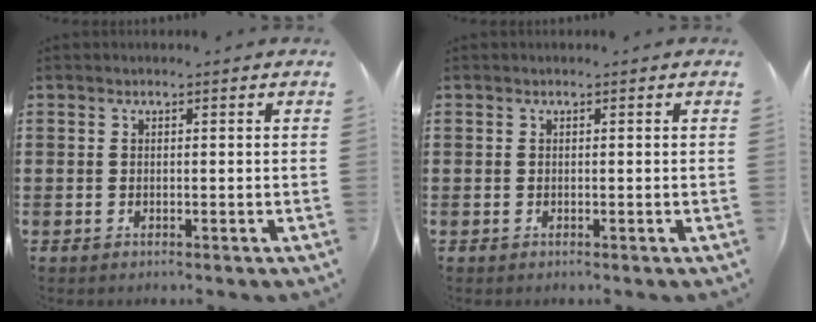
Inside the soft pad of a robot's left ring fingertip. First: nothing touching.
{"total": 0.0}